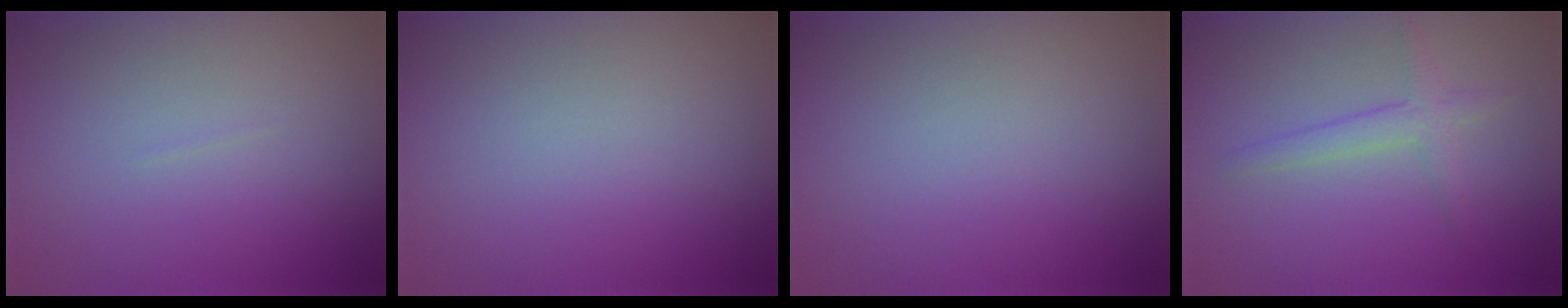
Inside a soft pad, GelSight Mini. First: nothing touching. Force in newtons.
{"total": 0.0}
{"total": 0.0}
{"total": 2.0, "press": 2.0, "slide": 0.1}